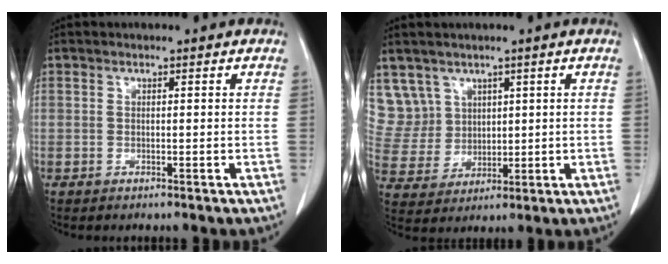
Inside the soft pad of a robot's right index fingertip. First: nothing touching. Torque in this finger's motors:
{"motor_torque": [-0.34, 0.45, -0.17, -0.04]}